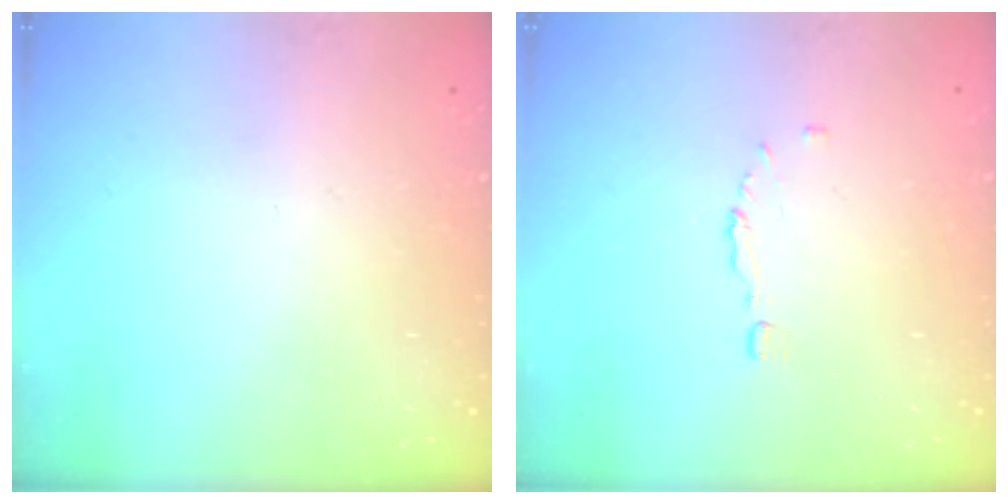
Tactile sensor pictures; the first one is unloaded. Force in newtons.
{"total": 4.2, "press": 4.2, "slide": 0.5}